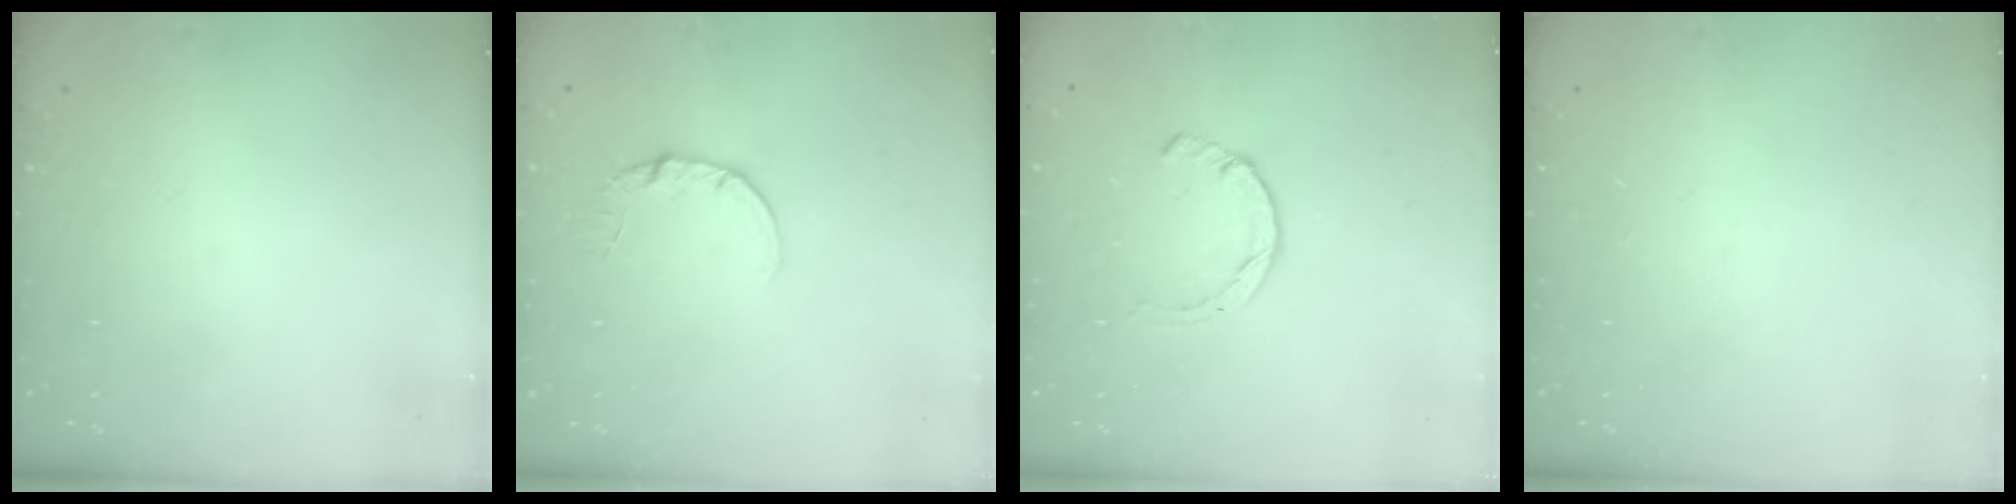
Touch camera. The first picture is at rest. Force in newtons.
{"total": 3.6, "press": 3.6, "slide": 0.3}
{"total": 2.3, "press": 2.3, "slide": 0.5}
{"total": 0.0}